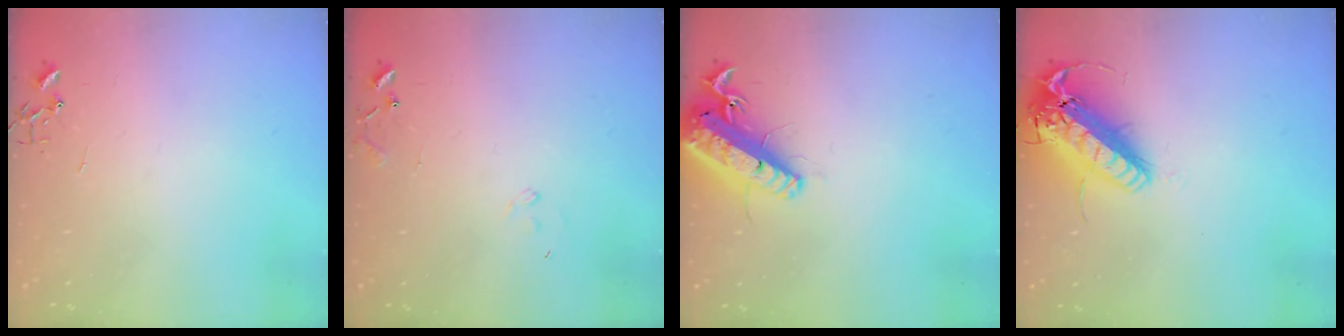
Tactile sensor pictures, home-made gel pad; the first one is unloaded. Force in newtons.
{"total": 7.6, "press": 7.6, "slide": 0.7}
{"total": 17.1, "press": 16.8, "slide": 3.4}
{"total": 21.1, "press": 20.8, "slide": 3.7}